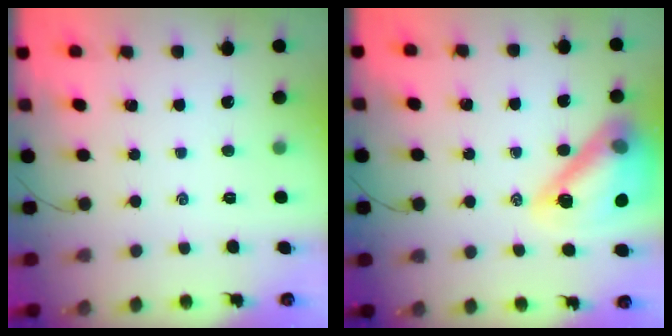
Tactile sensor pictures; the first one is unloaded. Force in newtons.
{"total": 20.1, "press": 19.8, "slide": 3.2}